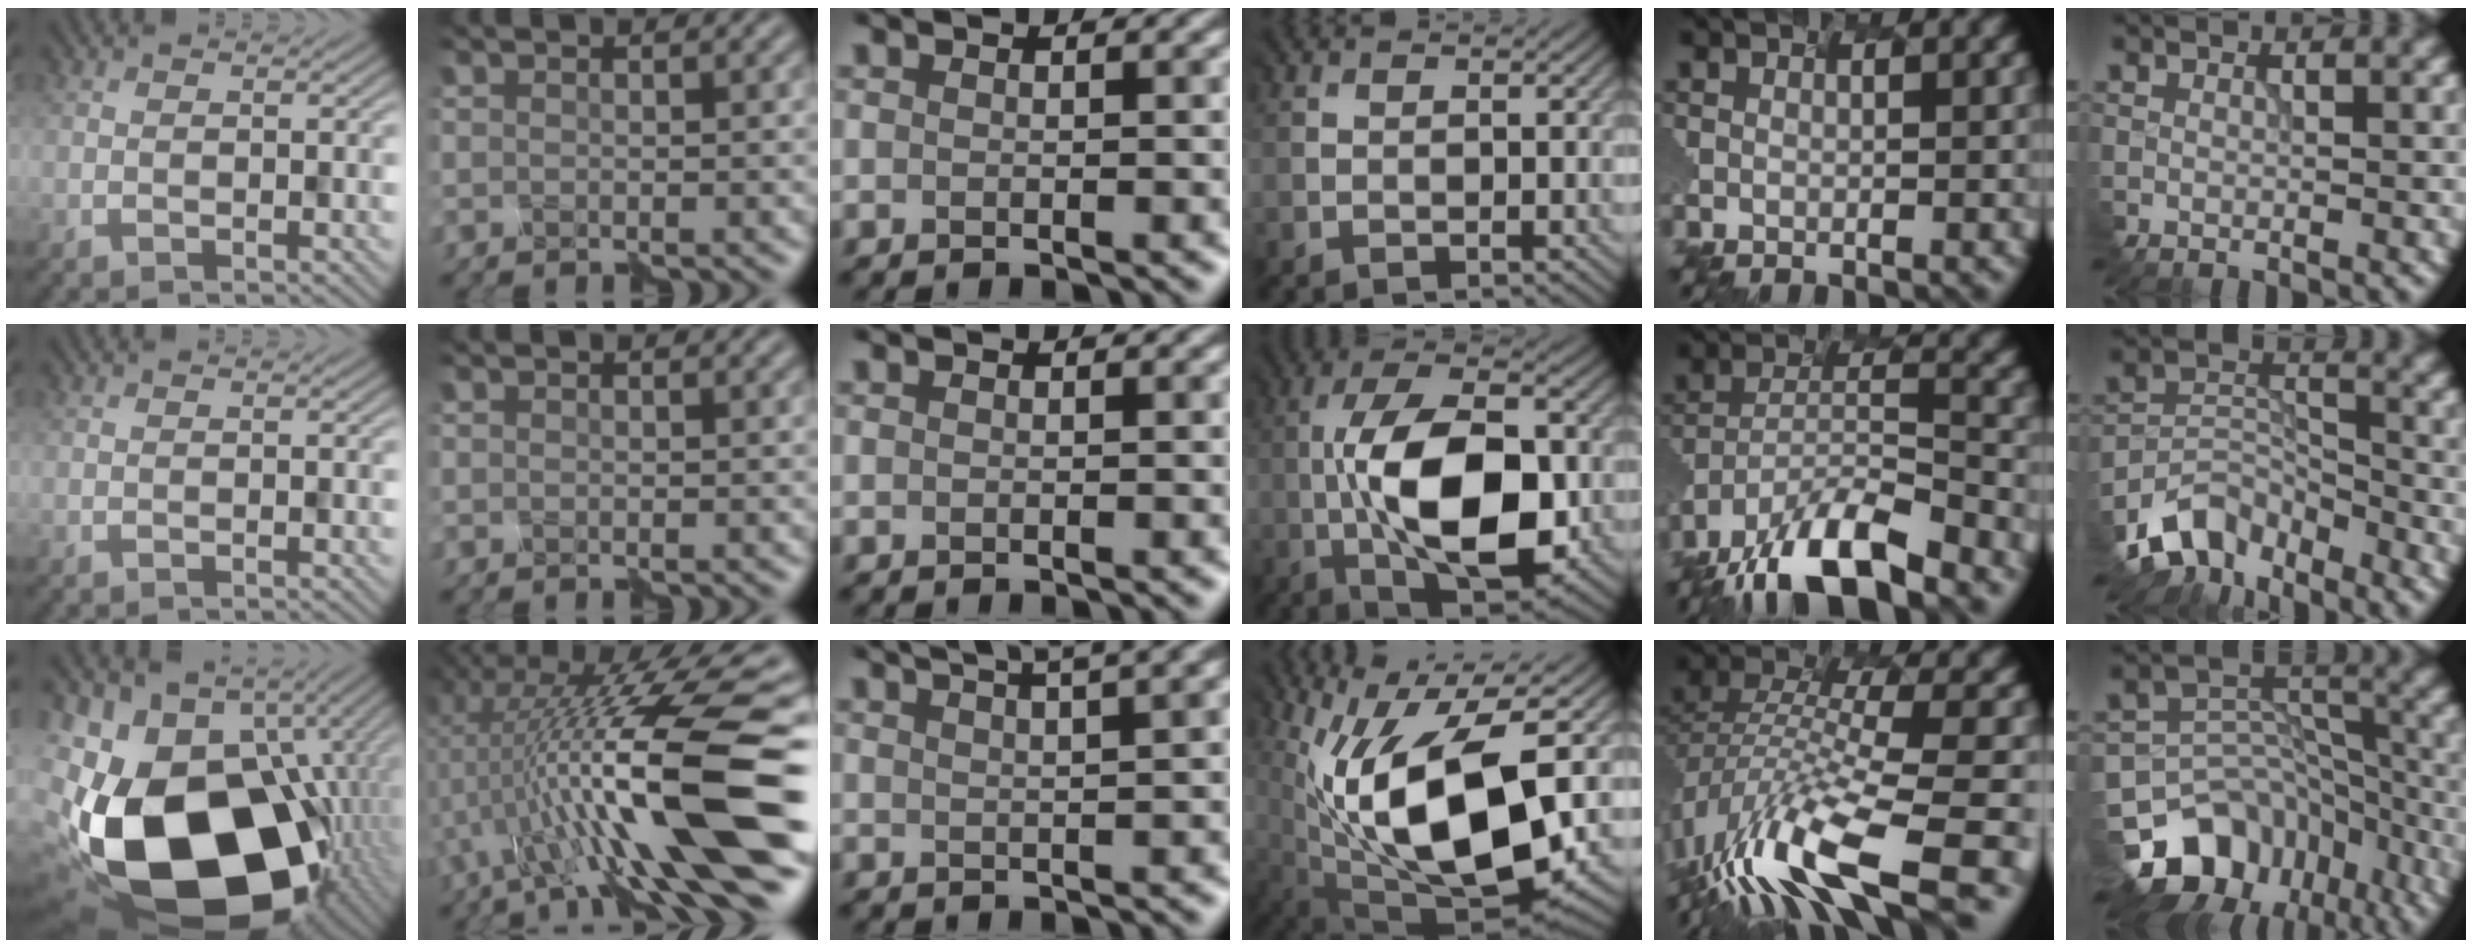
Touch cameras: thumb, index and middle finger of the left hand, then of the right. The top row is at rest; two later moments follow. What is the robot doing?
{"motion": "disassemble", "object": "markers"}